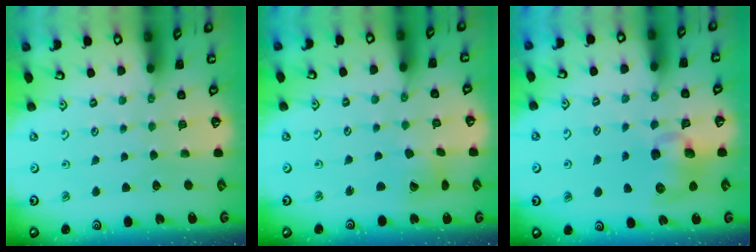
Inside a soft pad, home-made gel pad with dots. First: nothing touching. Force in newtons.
{"total": 7.6, "press": 7.5, "slide": 0.9}
{"total": 8.7, "press": 8.6, "slide": 1.4}